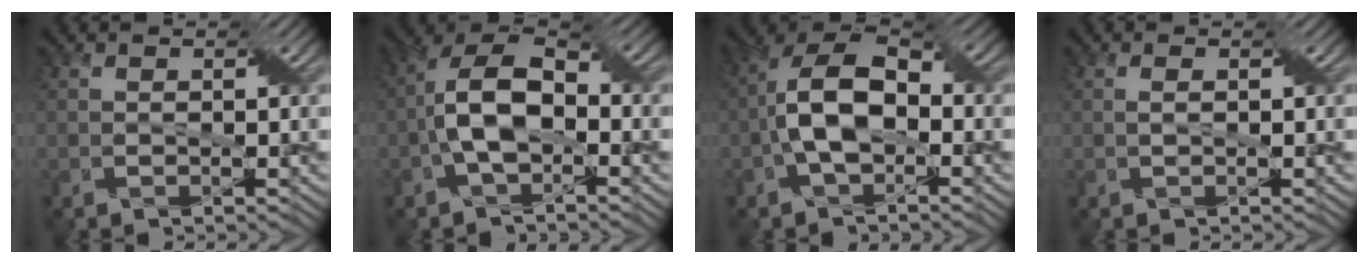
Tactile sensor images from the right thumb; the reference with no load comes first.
{"total": 8.7, "force": [-1.7, 4.6, 7.1], "torque": [-0.145, 0.019, -0.038]}
{"total": 9.6, "force": [-1.6, 5.3, 7.8], "torque": [-0.163, 0.018, -0.037]}
{"total": 0.6, "force": [0.1, 0.1, 0.6], "torque": [-0.015, 0.003, 0.002]}